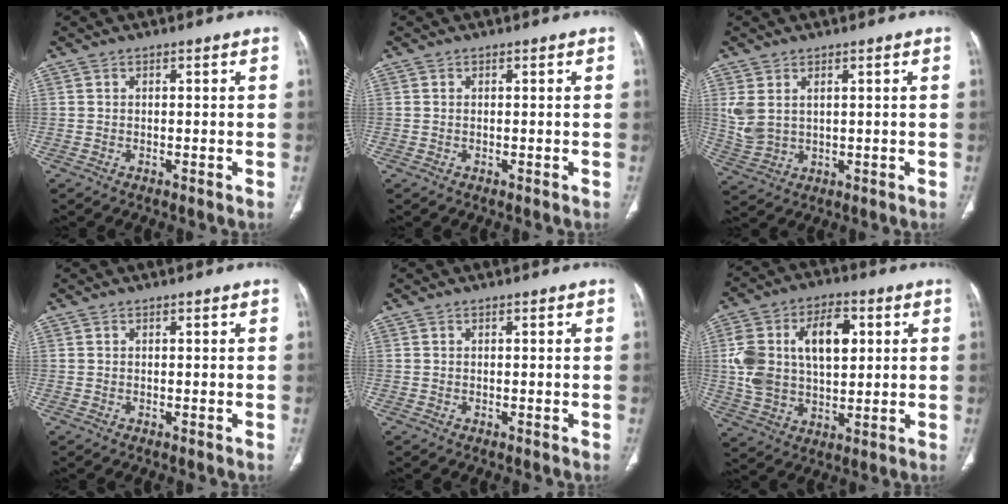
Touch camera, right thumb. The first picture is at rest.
{"total": 0.0}
{"total": 5.7, "force": [1.8, 3.5, 4.1], "torque": [-0.096, -0.003, 0.051]}
{"total": 0.0}
{"total": 0.0}
{"total": 17.7, "force": [3.5, 10.6, 13.7], "torque": [-0.235, 0.011, 0.066]}